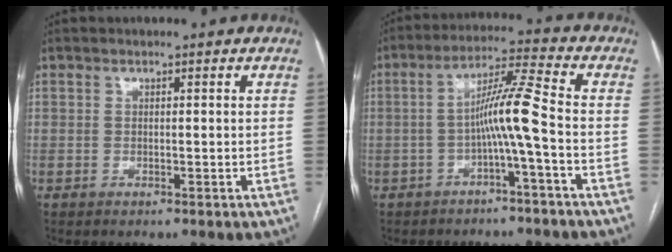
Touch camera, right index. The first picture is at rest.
{"total": 7.4, "force": [-1.9, -1.0, 7.1], "torque": [-0.127, 0.019, -0.034]}